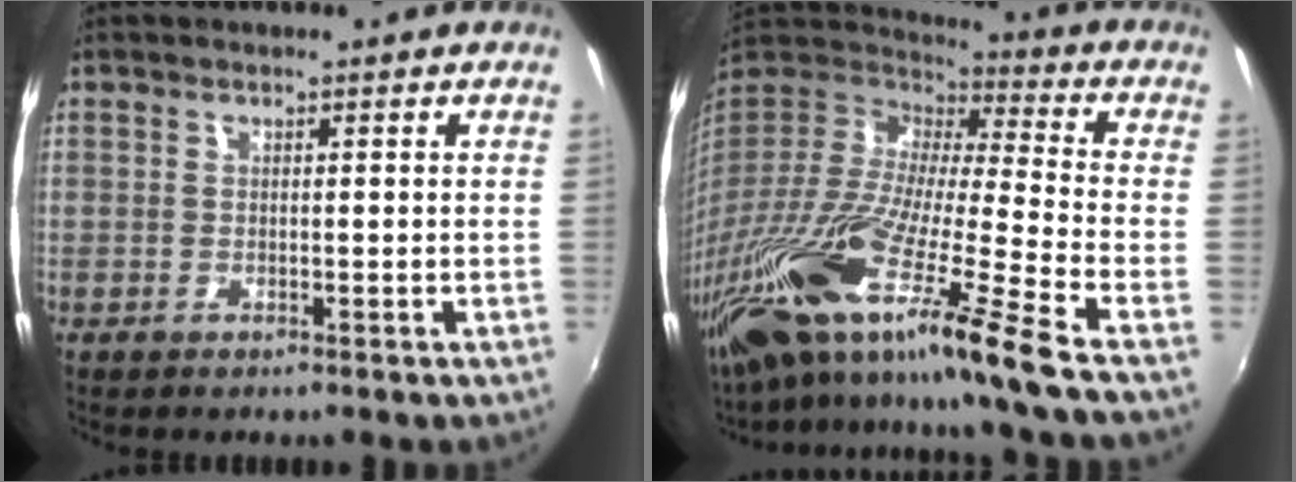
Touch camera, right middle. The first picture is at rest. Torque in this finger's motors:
{"motor_torque": [1.14, -0.99, 1.05, 0.21]}